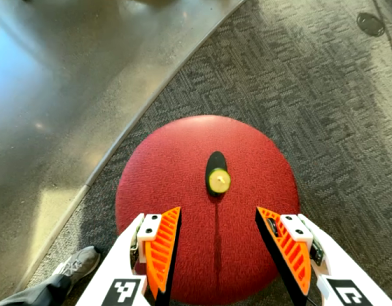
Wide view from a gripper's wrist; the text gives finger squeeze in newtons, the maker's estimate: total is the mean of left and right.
{"total": 0.0}